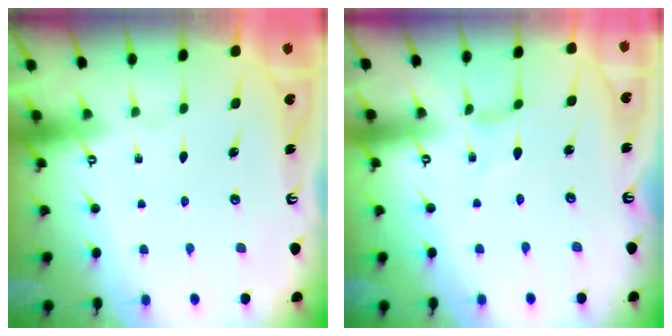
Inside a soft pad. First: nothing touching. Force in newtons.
{"total": 0.8, "press": 0.8, "slide": 0.2}